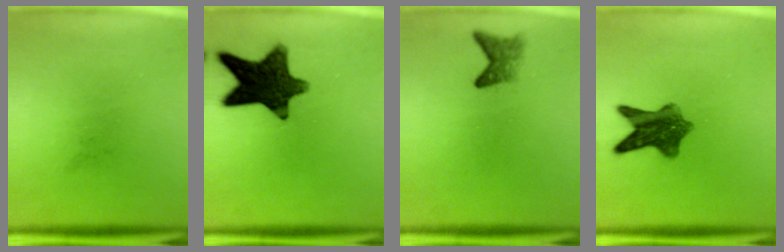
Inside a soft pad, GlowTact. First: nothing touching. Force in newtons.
{"total": 13.3}
{"total": 2.4}
{"total": 8.0}